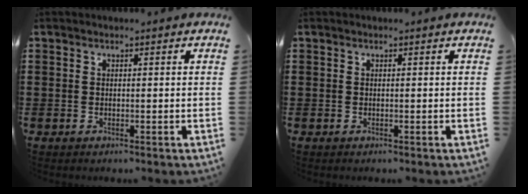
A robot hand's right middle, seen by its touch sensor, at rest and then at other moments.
{"total": 0.0}